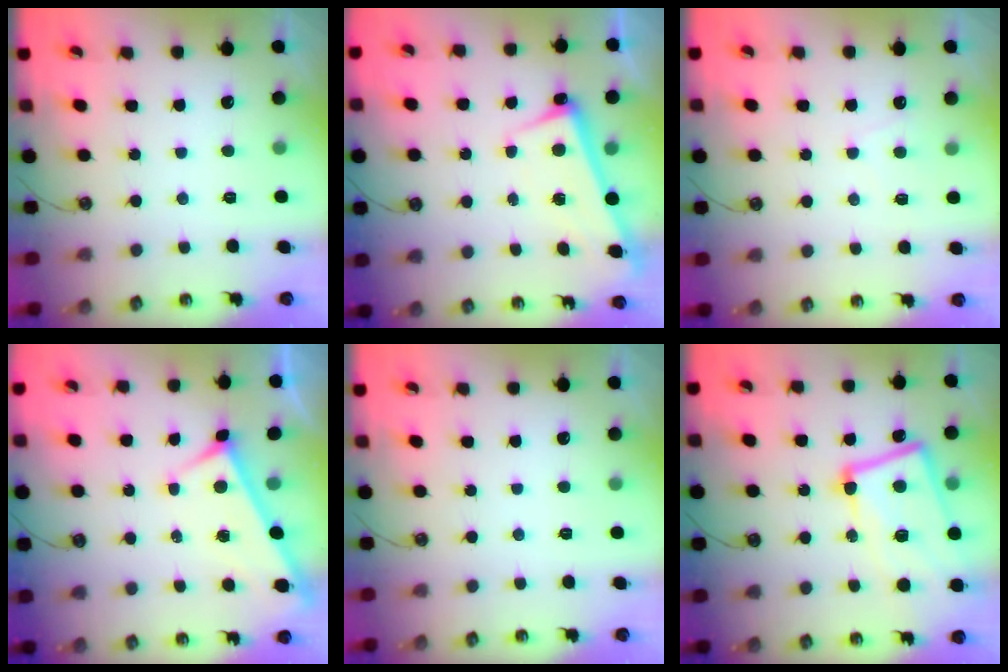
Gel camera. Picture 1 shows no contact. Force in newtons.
{"total": 2.5, "press": 2.3, "slide": 1.0}
{"total": 2.2, "press": 2.2, "slide": 0.3}
{"total": 4.0, "press": 4.0, "slide": 0.3}
{"total": 0.0}
{"total": 13.6, "press": 13.4, "slide": 2.8}